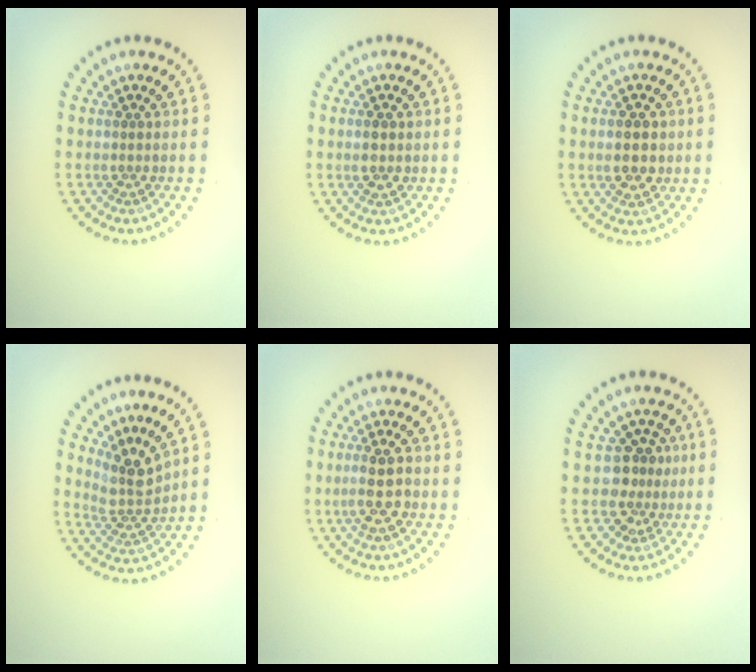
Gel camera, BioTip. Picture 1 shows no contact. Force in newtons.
{"total": 1.3, "press": 1.3, "slide": 0.1}
{"total": 3.1, "press": 3.1, "slide": 0.2}
{"total": 3.1, "press": 2.2, "slide": 2.2}
{"total": 3.2, "press": 3.0, "slide": 1.1}
{"total": 2.6, "press": 2.2, "slide": 1.5}